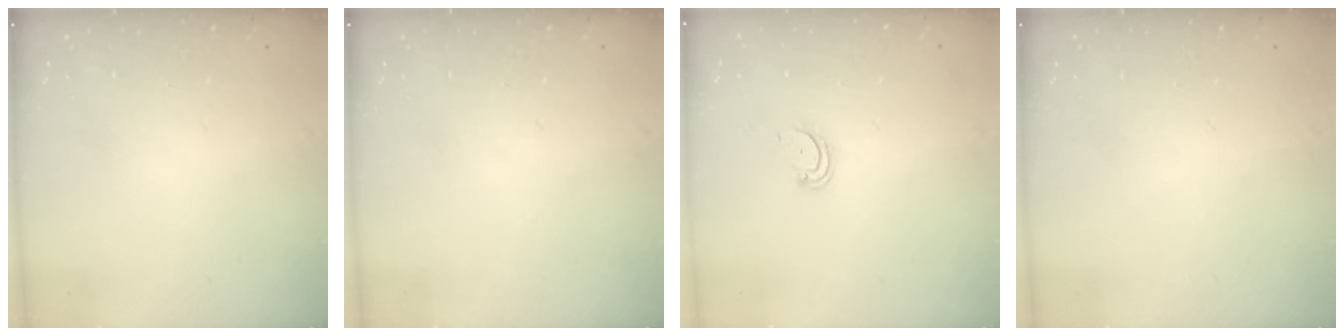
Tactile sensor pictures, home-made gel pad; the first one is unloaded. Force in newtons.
{"total": 0.0}
{"total": 3.8, "press": 3.8, "slide": 0.3}
{"total": 0.0}